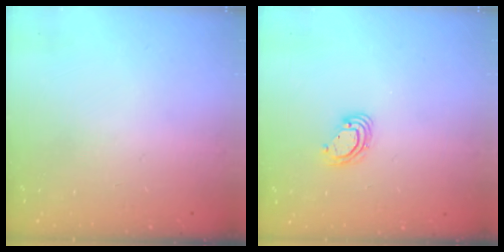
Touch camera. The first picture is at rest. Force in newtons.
{"total": 5.7, "press": 5.7, "slide": 0.5}